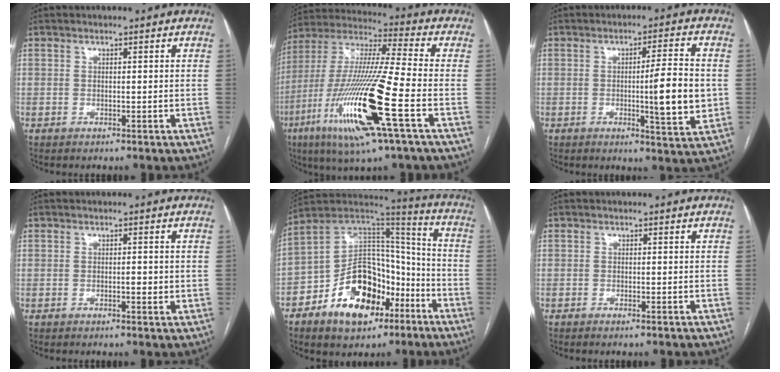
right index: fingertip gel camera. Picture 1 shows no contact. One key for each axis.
{"total": 21.9, "fx": -7.8, "fy": 1.2, "fz": 20.5, "tx": -0.435, "ty": -0.033, "tz": -0.150}
{"total": 9.5, "fx": -0.8, "fy": 0.7, "fz": 9.5, "tx": -0.129, "ty": -0.006, "tz": -0.014}
{"total": 1.8, "fx": 0.0, "fy": 0.5, "fz": 1.7, "tx": -0.028, "ty": -0.001, "tz": 0.000}
{"total": 18.2, "fx": -8.6, "fy": 10.6, "fz": 12.0, "tx": -0.207, "ty": 0.033, "tz": -0.137}
{"total": 0.6, "fx": -0.5, "fy": 0.0, "fz": 0.4, "tx": -0.007, "ty": -0.001, "tz": -0.008}